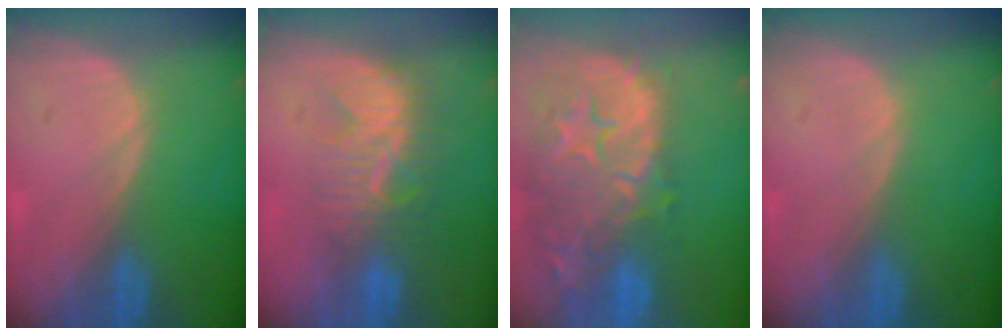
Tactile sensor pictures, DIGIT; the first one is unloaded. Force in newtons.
{"total": 8.1, "press": 7.9, "slide": 1.8}
{"total": 15.1, "press": 12.0, "slide": 9.1}
{"total": 0.0}